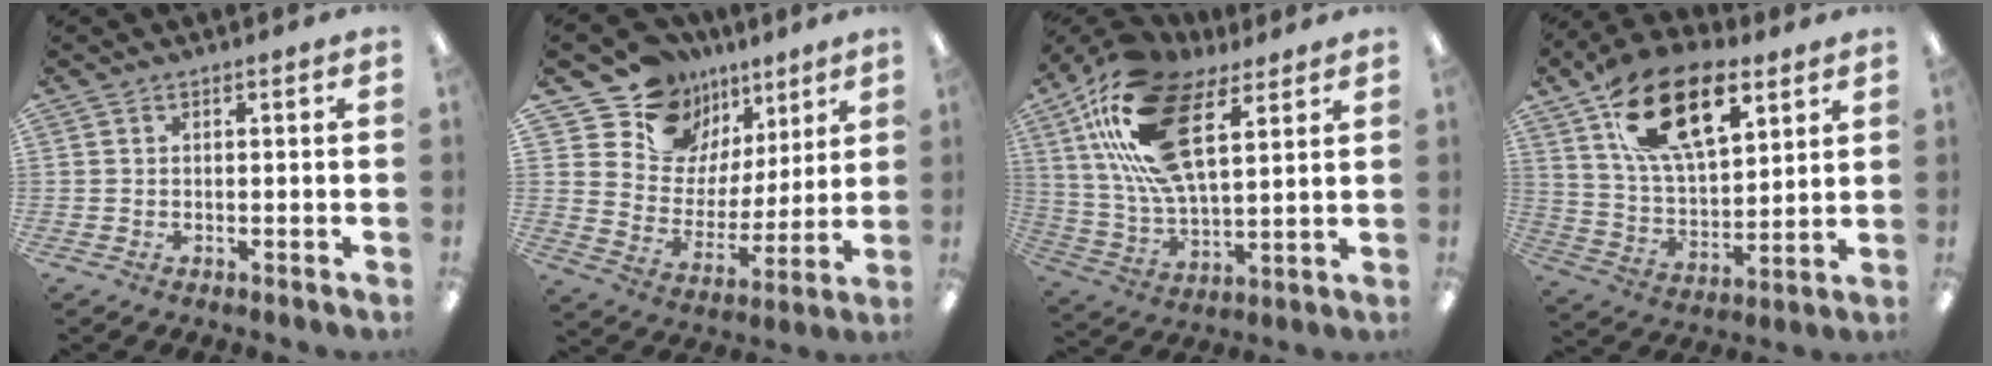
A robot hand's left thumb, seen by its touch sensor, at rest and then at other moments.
{"total": 13.5, "force": [10.1, 9.0, 1.2], "torque": [-0.044, -0.092, 0.192]}
{"total": 23.1, "force": [11.7, 10.8, 16.7], "torque": [-0.353, -0.032, 0.205]}
{"total": 20.9, "force": [11.0, 11.0, 13.9], "torque": [-0.237, -0.040, 0.194]}